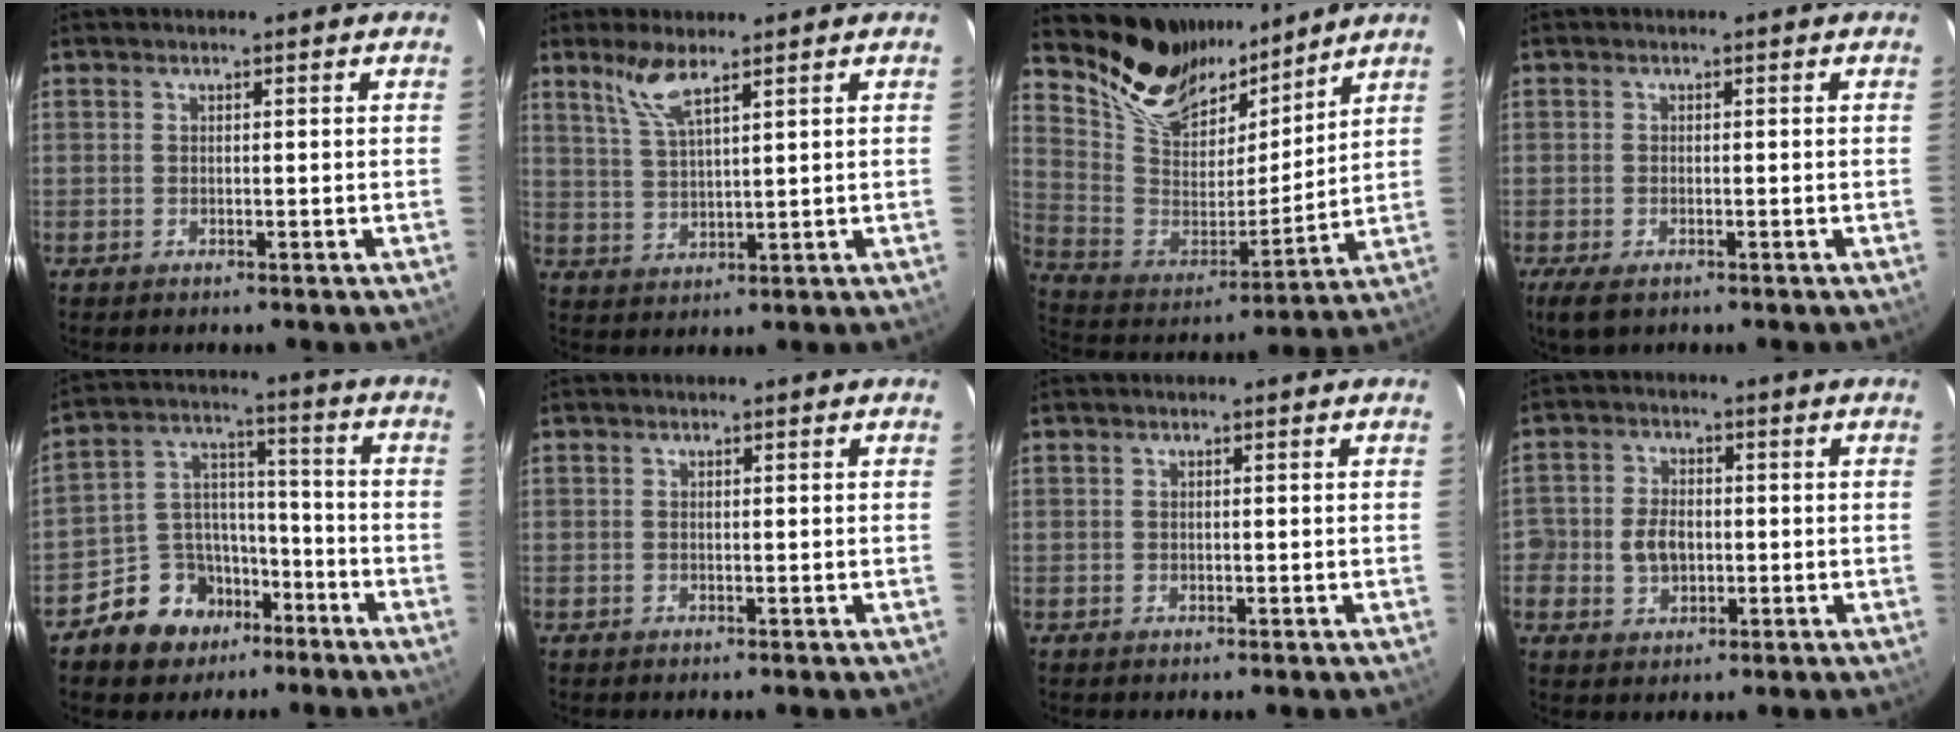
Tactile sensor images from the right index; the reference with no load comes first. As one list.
[{"total": 5.8, "force": [4.1, 1.0, 4.0], "torque": [-0.084, 0.001, 0.088]}, {"total": 17.3, "force": [14.1, 8.0, 6.0], "torque": [-0.149, -0.003, 0.271]}, {"total": 3.9, "force": [-2.1, 2.2, 2.4], "torque": [-0.054, -0.013, -0.036]}, {"total": 11.7, "force": [-7.4, 8.5, 3.3], "torque": [-0.077, 0.048, -0.110]}, {"total": 0.0}, {"total": 0.0}, {"total": 5.8, "force": [-1.0, 4.7, 3.3], "torque": [-0.070, 0.010, -0.015]}]